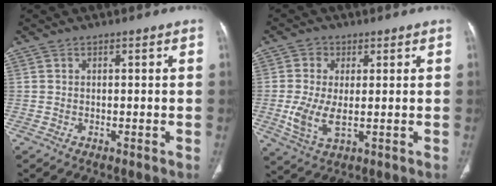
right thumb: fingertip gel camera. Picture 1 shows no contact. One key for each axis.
{"total": 8.1, "fx": -0.5, "fy": 4.6, "fz": 6.6, "tx": -0.136, "ty": -0.002, "tz": -0.006}